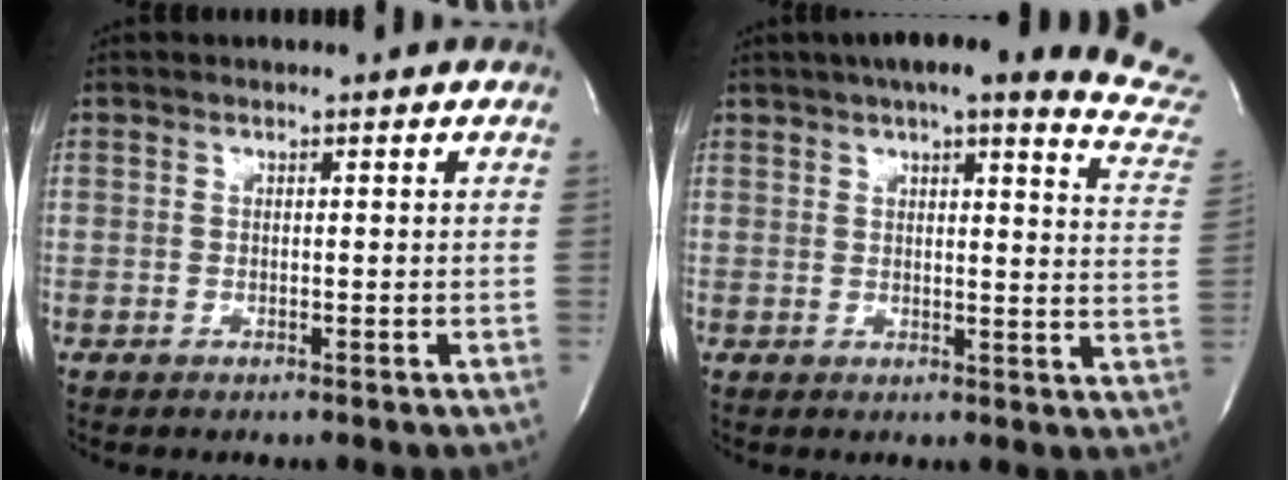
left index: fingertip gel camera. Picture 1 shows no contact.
{"total": 21.2, "force": [19.0, 1.9, 9.1], "torque": [-0.113, -0.053, 0.203]}